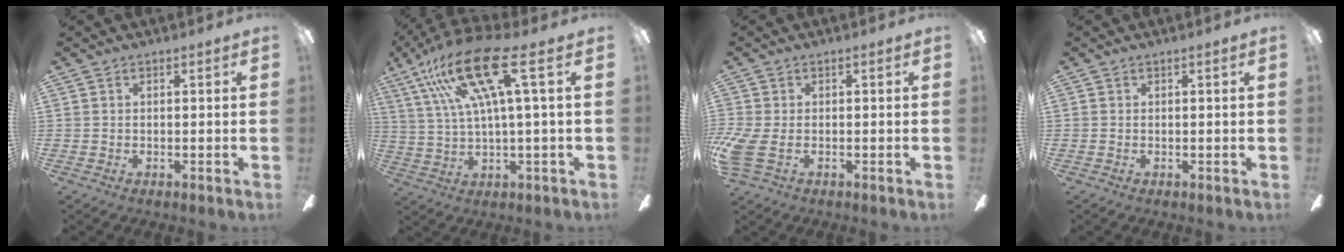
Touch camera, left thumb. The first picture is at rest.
{"total": 18.3, "force": [7.5, 4.4, 16.0], "torque": [-0.318, -0.021, 0.110]}
{"total": 5.8, "force": [-1.5, 2.8, 4.8], "torque": [-0.119, -0.007, -0.031]}
{"total": 0.0}